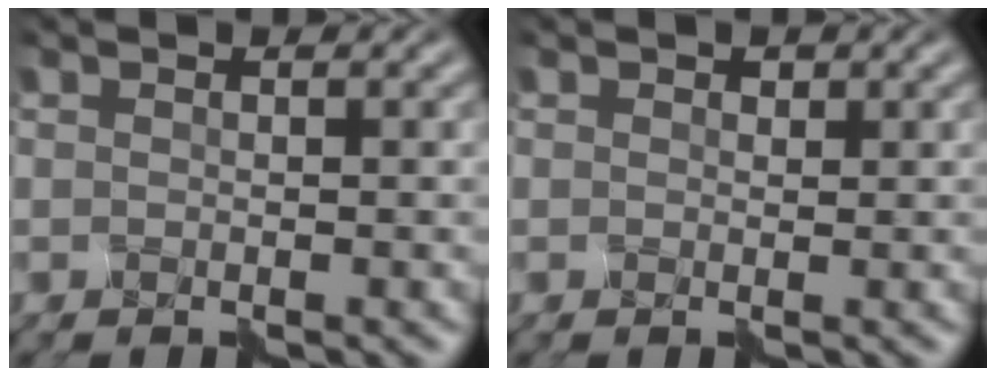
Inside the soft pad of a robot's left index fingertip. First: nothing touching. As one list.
[{"total": 0.6, "force": [0.4, 0.4, 0.1], "torque": [-0.003, 0.003, 0.007]}]